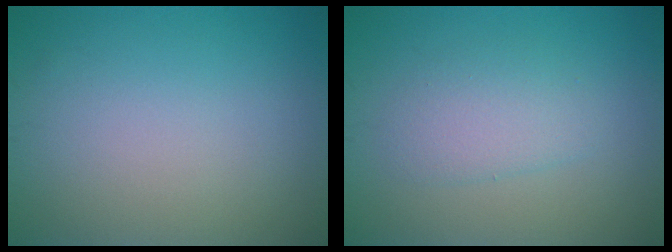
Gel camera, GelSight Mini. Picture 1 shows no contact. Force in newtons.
{"total": 2.6, "press": 2.6, "slide": 0.2}